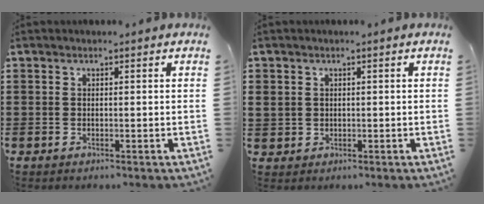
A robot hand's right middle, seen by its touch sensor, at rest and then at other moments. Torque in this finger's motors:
{"motor_torque": [1.52, 0.62, 0.08, 0.03]}